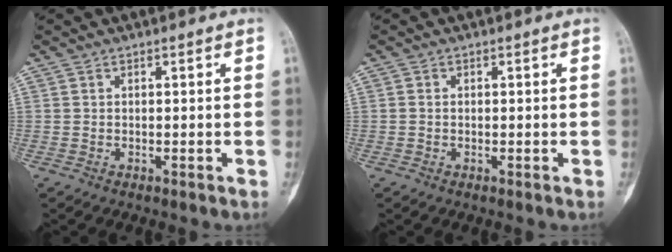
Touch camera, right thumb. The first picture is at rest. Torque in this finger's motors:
{"motor_torque": [-0.50, -0.16, 0.11, -0.22, -0.04]}